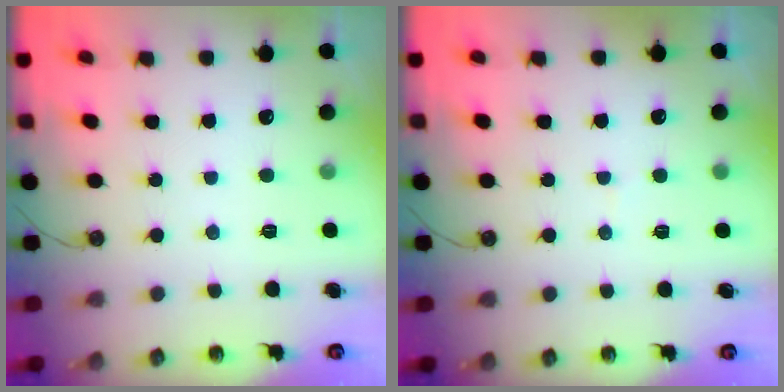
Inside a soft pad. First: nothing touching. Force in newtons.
{"total": 3.5, "press": 3.5, "slide": 0.5}